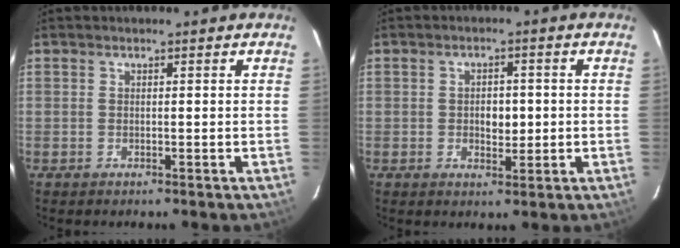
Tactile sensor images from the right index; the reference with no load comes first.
{"total": 4.0, "force": [-0.4, 2.5, 3.1], "torque": [-0.051, 0.004, -0.002]}